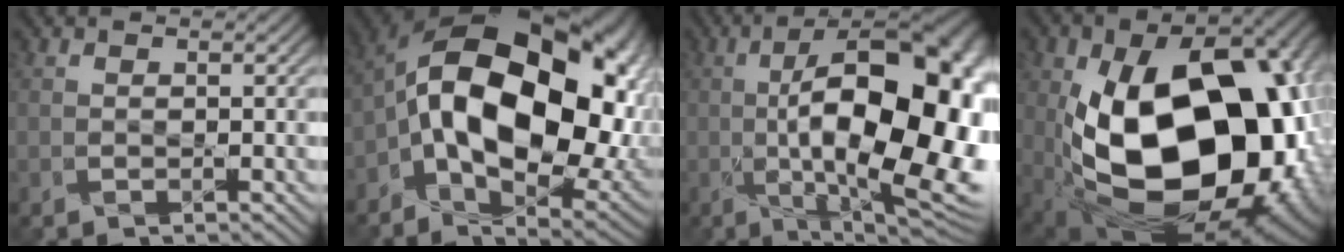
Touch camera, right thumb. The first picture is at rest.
{"total": 21.2, "force": [0.0, 12.7, 17.0], "torque": [-0.302, -0.023, 0.021]}
{"total": 20.1, "force": [-1.0, 8.4, 18.2], "torque": [-0.277, 0.006, -0.020]}
{"total": 22.6, "force": [-2.1, 14.9, 16.9], "torque": [-0.329, -0.076, 0.017]}